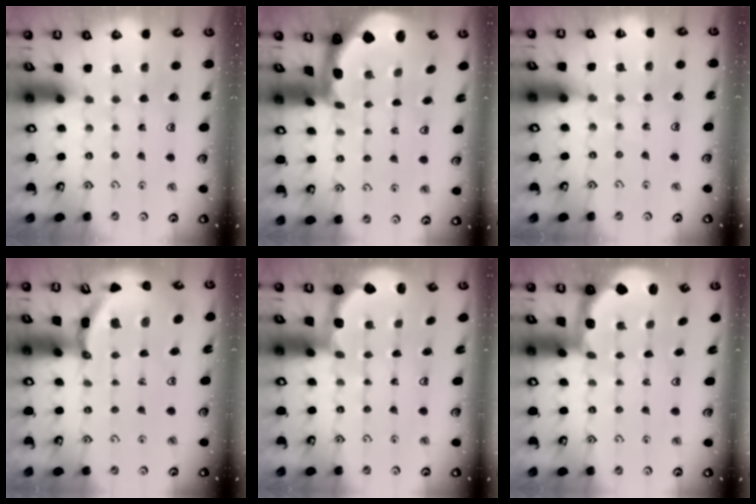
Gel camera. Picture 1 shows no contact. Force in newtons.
{"total": 1.9, "press": 1.9, "slide": 0.4}
{"total": 4.7, "press": 4.6, "slide": 0.7}
{"total": 4.2, "press": 4.2, "slide": 0.5}
{"total": 2.8, "press": 2.1, "slide": 1.9}
{"total": 2.5, "press": 1.3, "slide": 2.1}